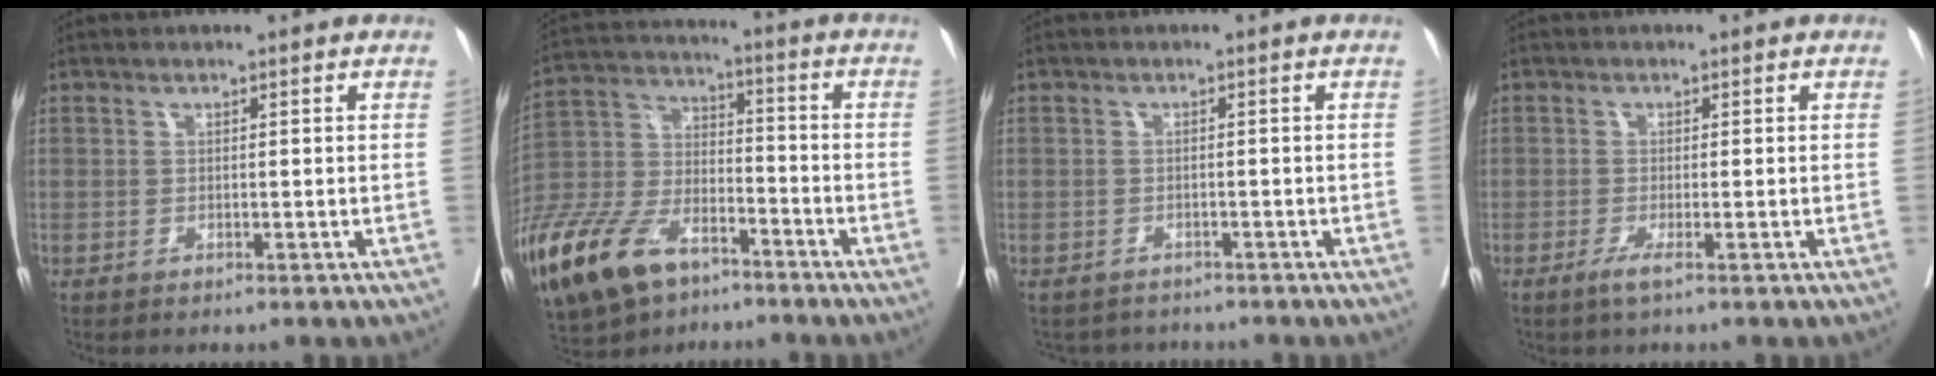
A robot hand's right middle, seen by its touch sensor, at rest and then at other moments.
{"total": 20.9, "force": [-13.5, 9.8, 12.5], "torque": [-0.330, -0.034, -0.259]}
{"total": 3.6, "force": [-3.3, 1.3, -0.3], "torque": [0.008, -0.002, -0.052]}
{"total": 1.7, "force": [-1.0, -0.2, 1.3], "torque": [-0.022, -0.009, -0.023]}